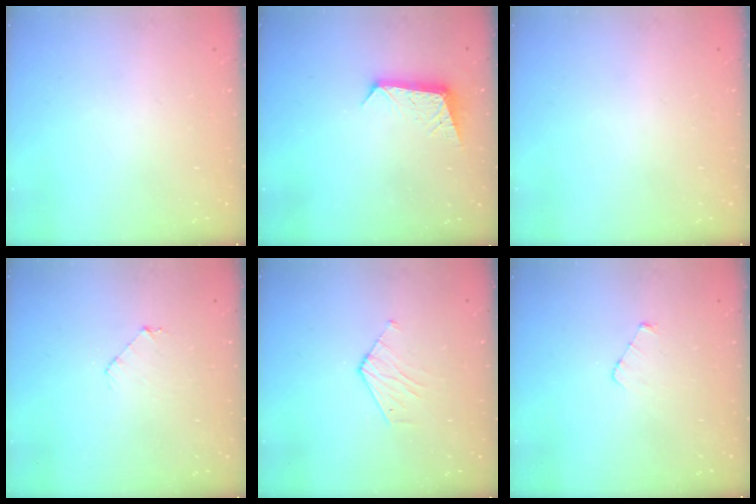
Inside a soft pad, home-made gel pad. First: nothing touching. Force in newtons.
{"total": 8.2, "press": 8.2, "slide": 0.9}
{"total": 0.0}
{"total": 3.8, "press": 3.8, "slide": 0.3}
{"total": 3.5, "press": 3.4, "slide": 0.3}
{"total": 3.4, "press": 3.4, "slide": 0.2}